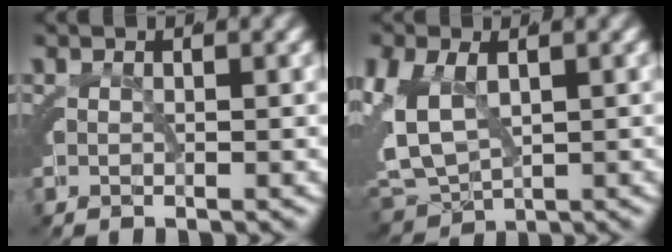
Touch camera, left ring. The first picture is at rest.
{"total": 9.4, "force": [-1.5, 8.1, 4.6], "torque": [-0.115, -0.030, -0.020]}